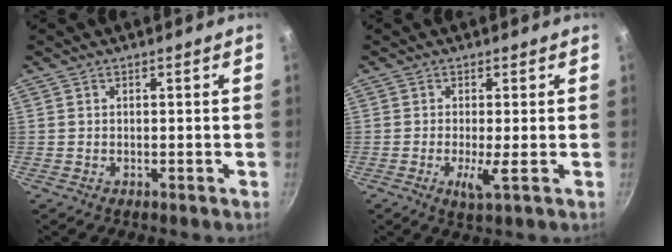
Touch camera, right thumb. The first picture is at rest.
{"total": 3.4, "force": [-0.6, 0.1, 3.3], "torque": [-0.069, -0.011, -0.010]}